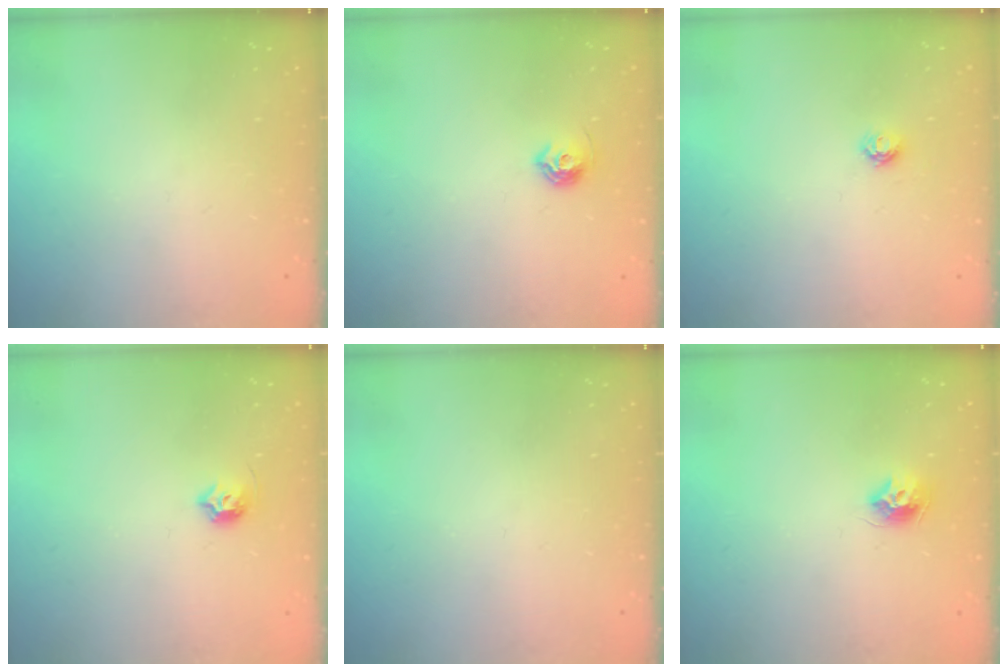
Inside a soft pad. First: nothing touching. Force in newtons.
{"total": 6.1, "press": 6.0, "slide": 1.1}
{"total": 3.5, "press": 3.4, "slide": 0.4}
{"total": 6.1, "press": 6.0, "slide": 1.1}
{"total": 0.0}
{"total": 8.4, "press": 8.3, "slide": 0.7}